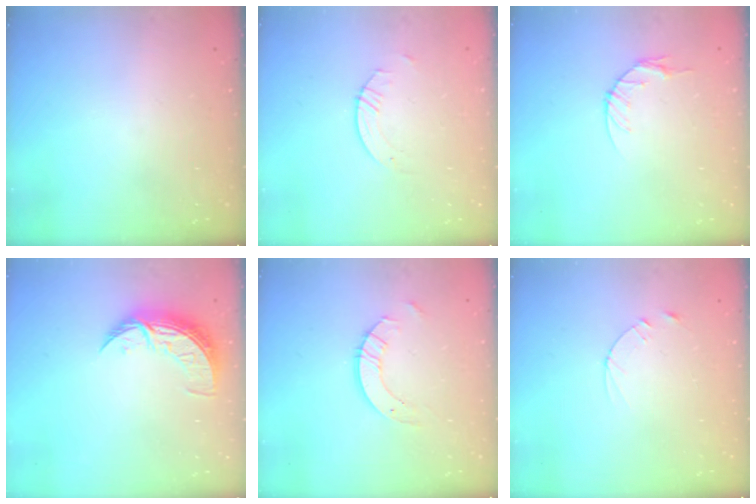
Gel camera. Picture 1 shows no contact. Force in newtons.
{"total": 0.8, "press": 0.8, "slide": 0.2}
{"total": 4.6, "press": 4.6, "slide": 0.6}
{"total": 8.6, "press": 8.5, "slide": 0.8}
{"total": 6.1, "press": 6.1, "slide": 0.6}
{"total": 2.4, "press": 2.3, "slide": 0.2}